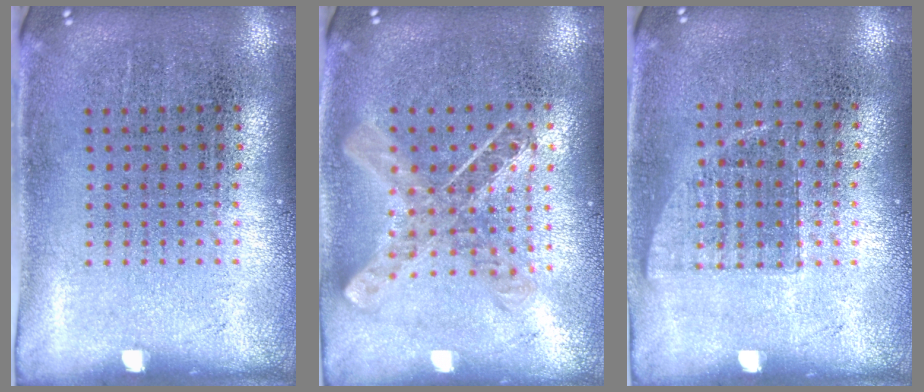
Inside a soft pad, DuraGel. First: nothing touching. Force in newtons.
{"total": 1.0, "press": 1.0, "slide": 0.1}
{"total": 0.8, "press": 0.7, "slide": 0.3}